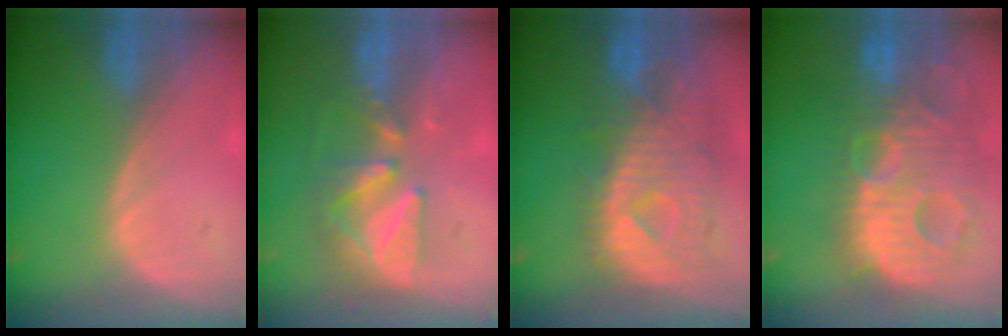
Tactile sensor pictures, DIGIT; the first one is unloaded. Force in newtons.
{"total": 9.0, "press": 7.9, "slide": 4.3}
{"total": 11.3, "press": 9.8, "slide": 5.6}
{"total": 14.1, "press": 12.2, "slide": 7.0}